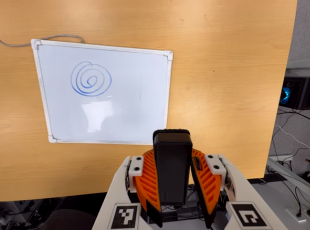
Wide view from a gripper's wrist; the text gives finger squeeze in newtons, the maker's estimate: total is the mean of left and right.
{"total": 9.7, "left": 7.8, "right": 11.6}